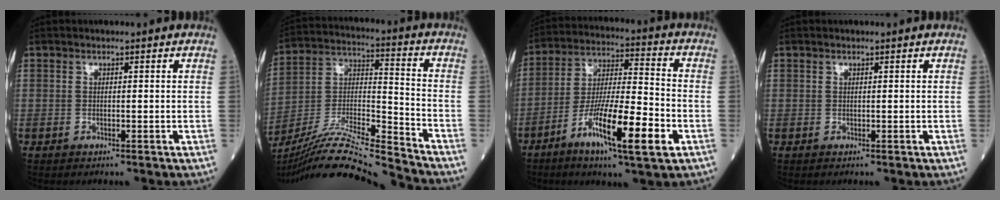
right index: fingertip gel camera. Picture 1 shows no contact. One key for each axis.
{"total": 18.4, "fx": -16.9, "fy": -1.6, "fz": 7.1, "tx": -0.142, "ty": 0.004, "tz": -0.303}
{"total": 14.8, "fx": -6.6, "fy": 1.5, "fz": 13.1, "tx": -0.238, "ty": -0.014, "tz": -0.118}
{"total": 0.0}